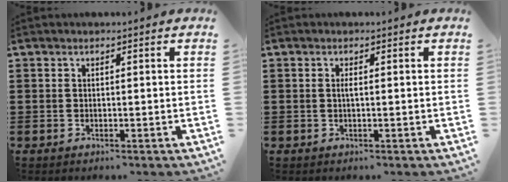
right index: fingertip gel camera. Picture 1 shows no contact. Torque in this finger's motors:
{"motor_torque": [0.19, -0.04, 0.17, 0.05]}